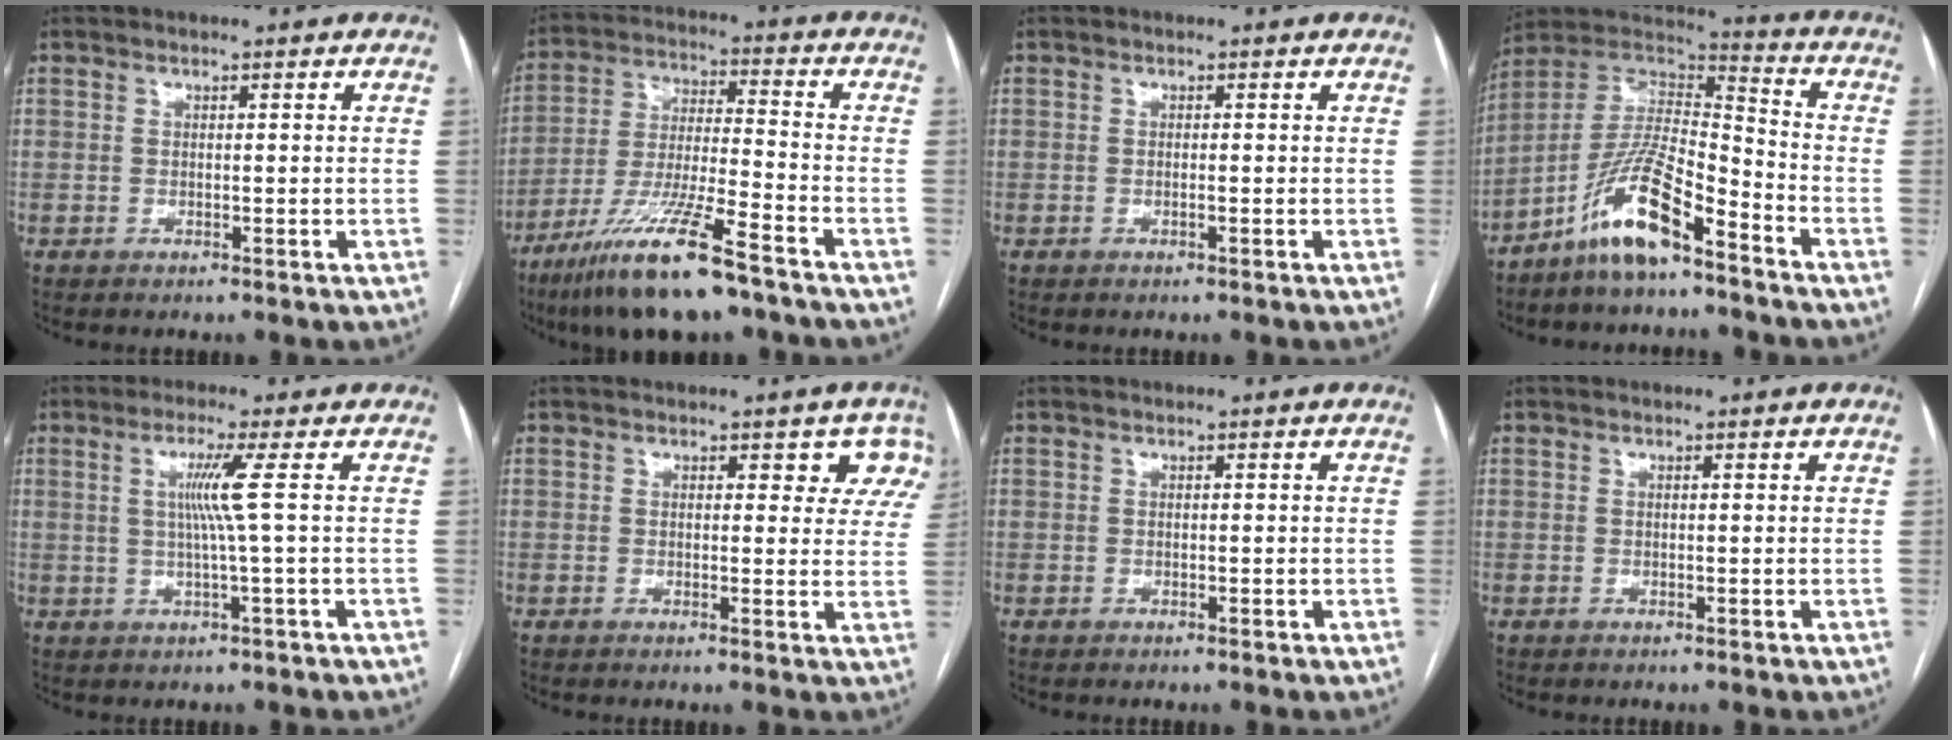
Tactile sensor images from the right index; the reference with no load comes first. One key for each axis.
{"total": 15.3, "fx": -10.4, "fy": 1.2, "fz": 11.1, "tx": -0.232, "ty": -0.036, "tz": -0.191}
{"total": 0.0}
{"total": 12.9, "fx": -8.5, "fy": 2.2, "fz": 9.4, "tx": -0.189, "ty": 0.013, "tz": -0.160}
{"total": 4.6, "fx": 0.7, "fy": -1.7, "fz": 4.2, "tx": -0.086, "ty": -0.003, "tz": 0.016}
{"total": 5.4, "fx": 3.6, "fy": 3.1, "fz": 2.5, "tx": 0.002, "ty": -0.003, "tz": 0.022}
{"total": 0.0}
{"total": 0.0}